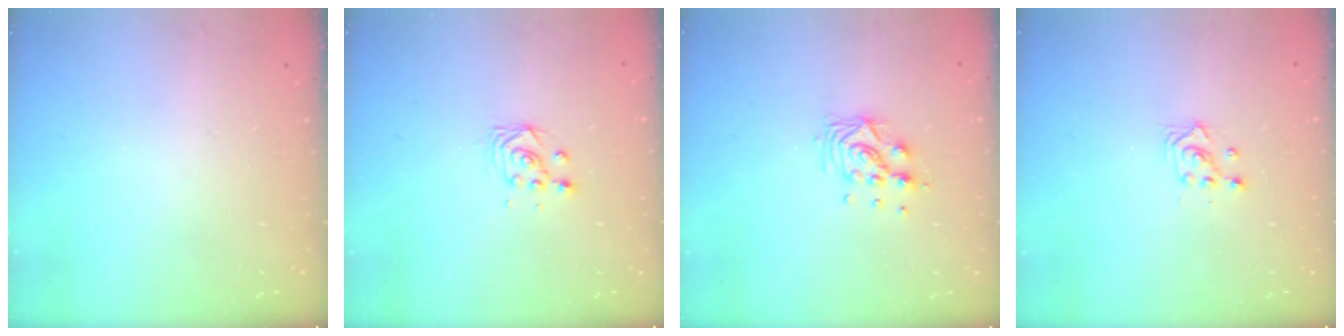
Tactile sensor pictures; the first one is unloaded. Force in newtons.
{"total": 2.9, "press": 2.9, "slide": 0.1}
{"total": 8.8, "press": 8.7, "slide": 0.9}
{"total": 2.3, "press": 2.3, "slide": 0.3}